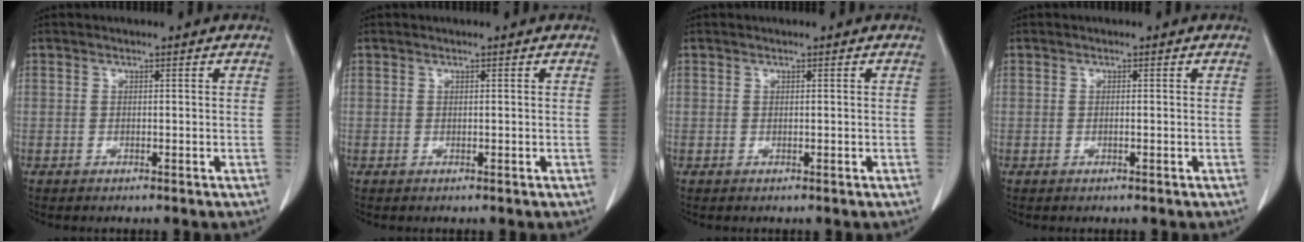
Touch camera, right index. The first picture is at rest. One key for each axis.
{"total": 0.0}
{"total": 0.0}
{"total": 0.0}